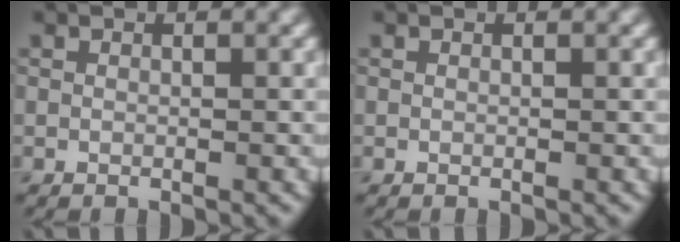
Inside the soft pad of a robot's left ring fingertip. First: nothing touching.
{"total": 0.0}